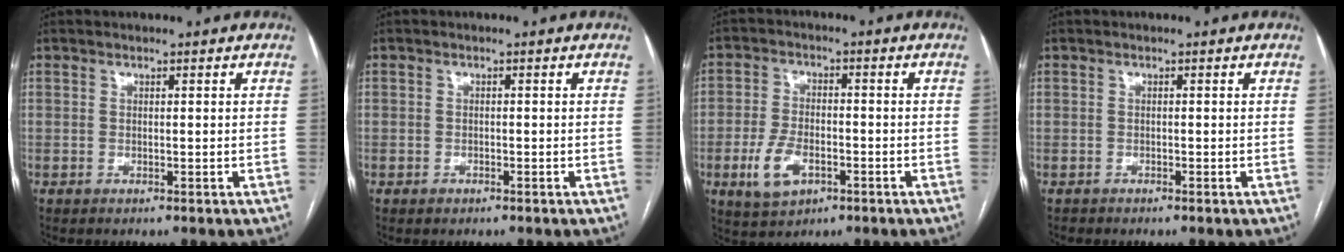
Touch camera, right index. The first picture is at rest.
{"total": 1.2, "force": [-0.7, 1.0, 0.1], "torque": [0.000, 0.004, -0.010]}
{"total": 7.3, "force": [-2.9, 4.3, 5.1], "torque": [-0.111, 0.002, -0.046]}
{"total": 0.8, "force": [-0.6, 0.5, -0.2], "torque": [-0.004, 0.002, -0.013]}